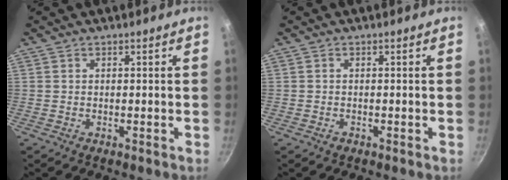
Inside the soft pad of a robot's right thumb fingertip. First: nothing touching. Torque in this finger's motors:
{"motor_torque": [-0.49, 0.29, -0.54, 0.04, 0.01]}